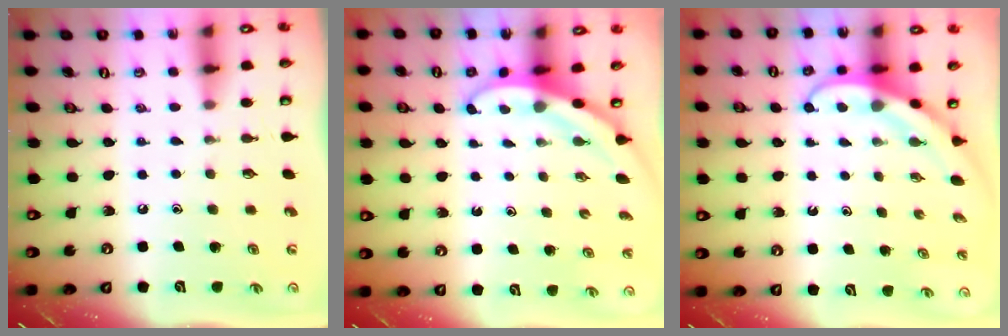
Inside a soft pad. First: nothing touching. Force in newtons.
{"total": 3.1, "press": 3.1, "slide": 0.2}
{"total": 3.9, "press": 3.9, "slide": 0.3}